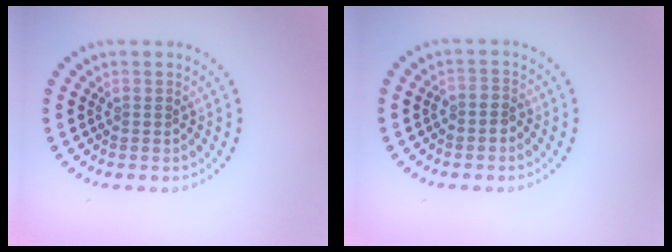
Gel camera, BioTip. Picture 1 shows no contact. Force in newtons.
{"total": 1.1, "press": 0.9, "slide": 0.7}